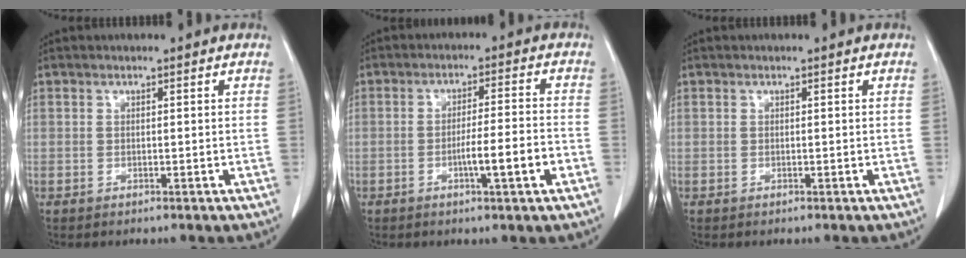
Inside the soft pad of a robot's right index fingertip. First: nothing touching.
{"total": 6.4, "force": [-2.4, -0.2, 5.9], "torque": [-0.092, 0.000, -0.036]}
{"total": 0.0}